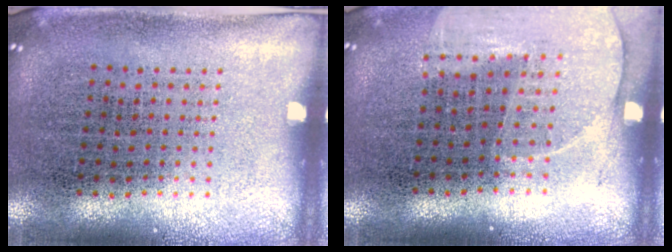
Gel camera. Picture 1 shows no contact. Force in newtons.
{"total": 1.3, "press": 1.2, "slide": 0.4}